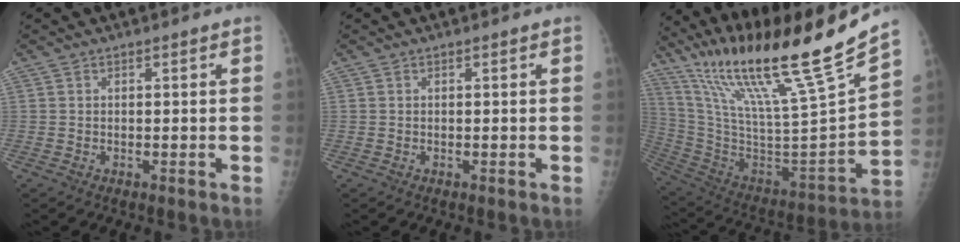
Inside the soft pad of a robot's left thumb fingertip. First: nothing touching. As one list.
[{"total": 0.0}, {"total": 28.3, "force": [21.8, 1.0, 18.0], "torque": [-0.291, -0.110, 0.384]}]